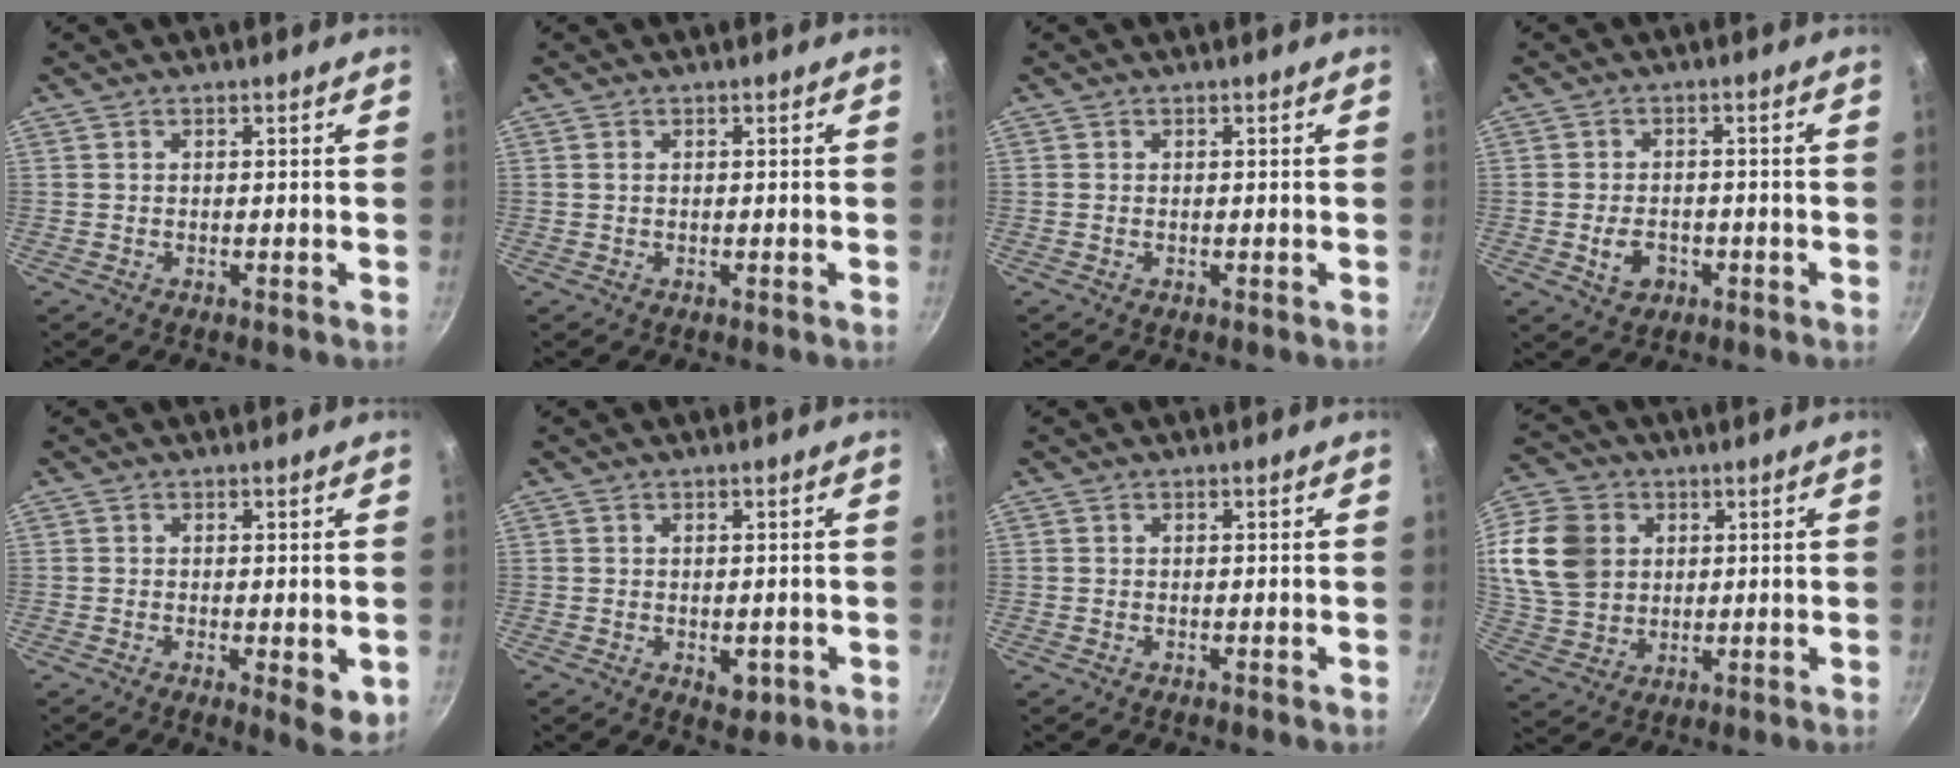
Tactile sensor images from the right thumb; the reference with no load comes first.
{"total": 0.5, "force": [0.2, 0.4, 0.3], "torque": [-0.007, 0.001, 0.003]}
{"total": 0.0}
{"total": 5.0, "force": [-1.6, 3.7, 2.9], "torque": [-0.040, 0.013, -0.022]}
{"total": 5.0, "force": [-0.8, 1.9, 4.5], "torque": [-0.059, -0.013, -0.009]}
{"total": 3.2, "force": [-0.7, 2.1, 2.3], "torque": [-0.026, -0.002, -0.005]}
{"total": 0.0}
{"total": 16.3, "force": [4.2, 13.1, 8.7], "torque": [-0.160, -0.006, 0.085]}